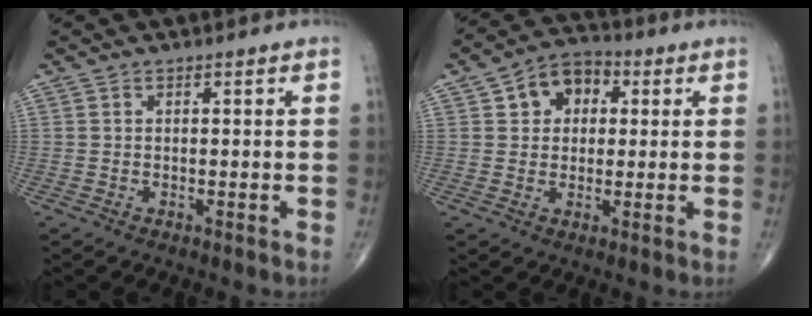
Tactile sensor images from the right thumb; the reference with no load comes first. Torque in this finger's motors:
{"motor_torque": [-0.44, 0.68, 0.45, 0.47, 0.10]}